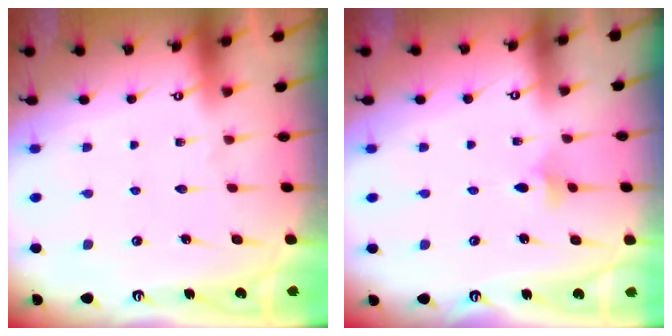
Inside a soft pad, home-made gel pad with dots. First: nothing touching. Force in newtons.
{"total": 3.0, "press": 2.9, "slide": 0.7}